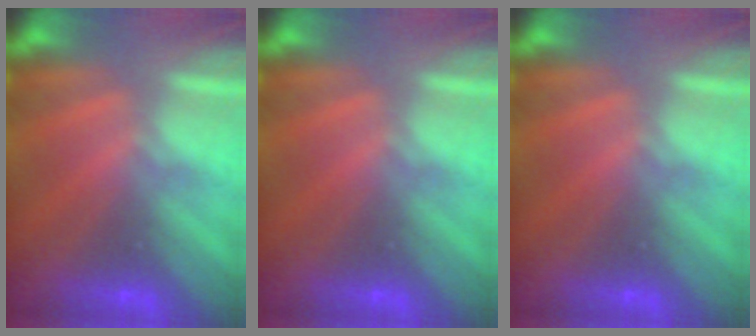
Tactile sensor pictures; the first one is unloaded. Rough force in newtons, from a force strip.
{"total": 0.0}
{"total": 0.0}